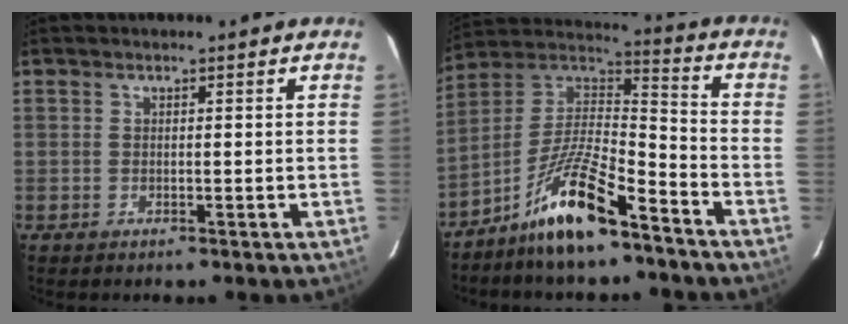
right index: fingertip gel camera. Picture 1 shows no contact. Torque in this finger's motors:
{"motor_torque": [1.13, -1.01, 0.66, 0.20]}